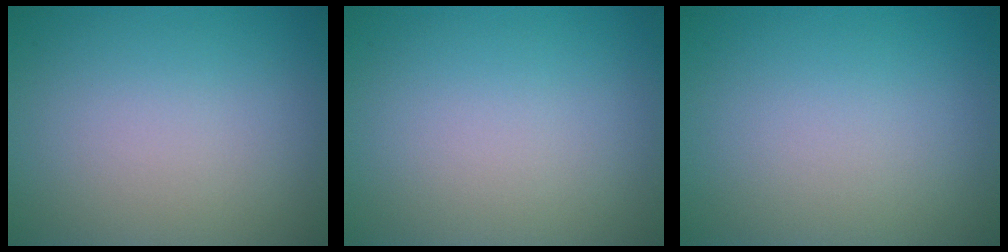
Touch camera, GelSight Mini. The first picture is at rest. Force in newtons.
{"total": 0.0}
{"total": 0.0}